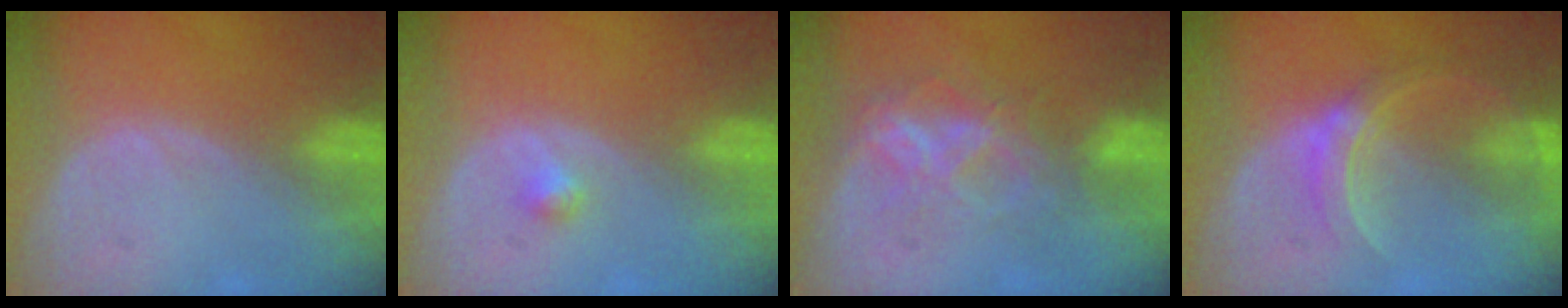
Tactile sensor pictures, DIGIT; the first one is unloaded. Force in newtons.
{"total": 1.1, "press": 1.1, "slide": 0.1}
{"total": 6.8, "press": 6.1, "slide": 3.1}
{"total": 5.9, "press": 5.8, "slide": 1.2}